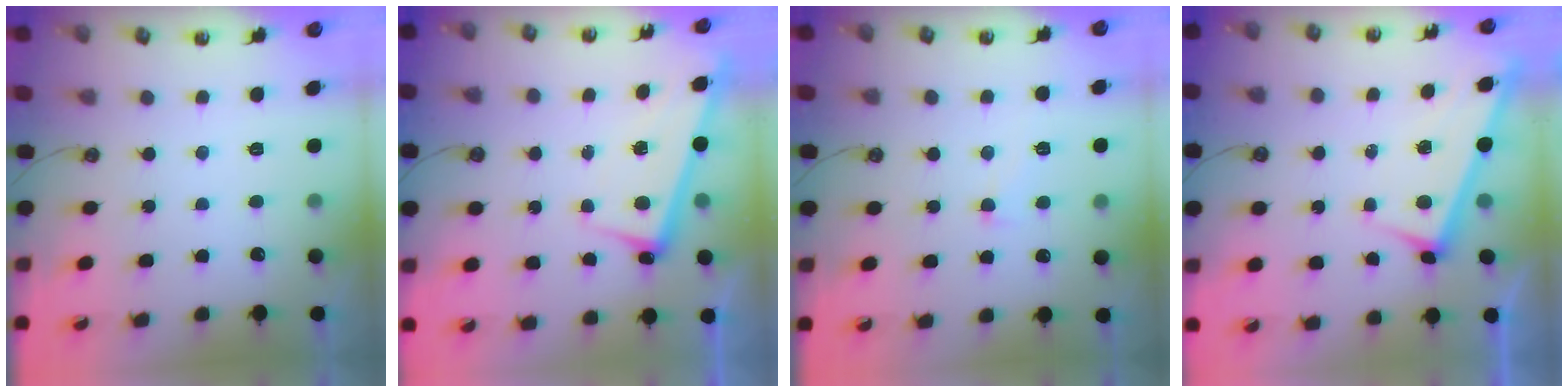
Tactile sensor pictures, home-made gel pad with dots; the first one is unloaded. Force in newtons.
{"total": 2.5, "press": 2.3, "slide": 1.0}
{"total": 1.6, "press": 1.4, "slide": 0.8}
{"total": 3.0, "press": 3.0, "slide": 0.1}